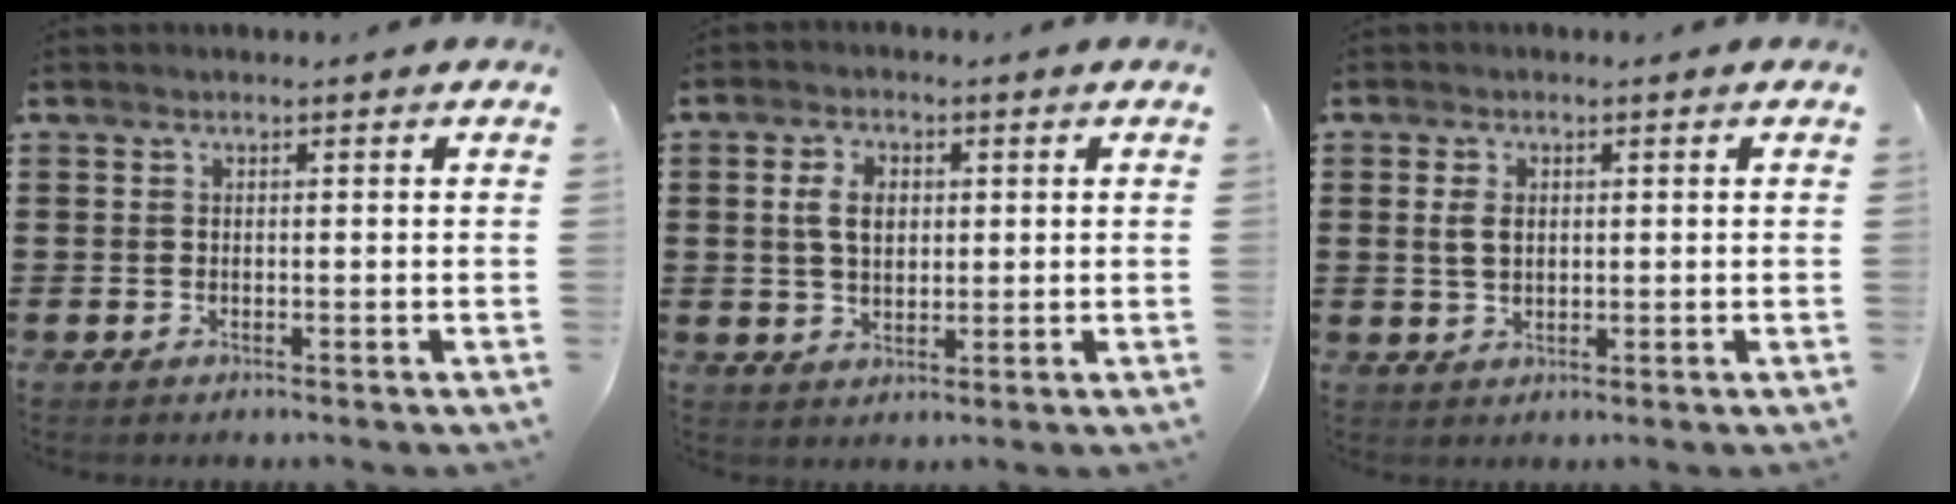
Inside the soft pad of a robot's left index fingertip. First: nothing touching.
{"total": 4.8, "force": [1.0, 3.0, 3.6], "torque": [-0.070, 0.009, 0.014]}
{"total": 2.7, "force": [0.5, 1.7, 2.0], "torque": [-0.045, 0.007, 0.008]}